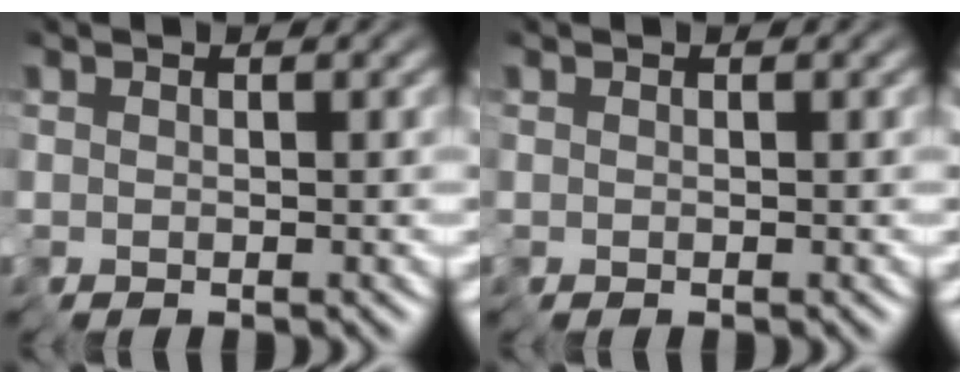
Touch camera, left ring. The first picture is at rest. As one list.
[{"total": 0.0}]